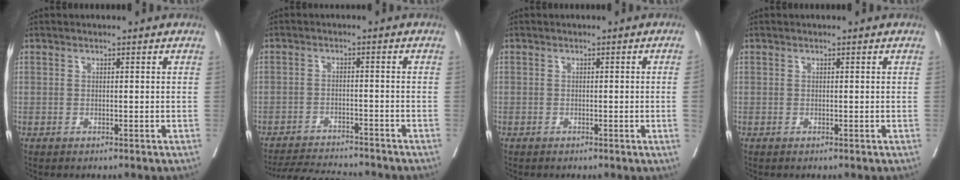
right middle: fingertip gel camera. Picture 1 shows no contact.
{"total": 9.7, "force": [-9.4, 0.8, 2.5], "torque": [-0.038, -0.005, -0.143]}
{"total": 1.4, "force": [-0.3, -0.5, 1.3], "torque": [-0.010, 0.000, -0.004]}
{"total": 0.0}